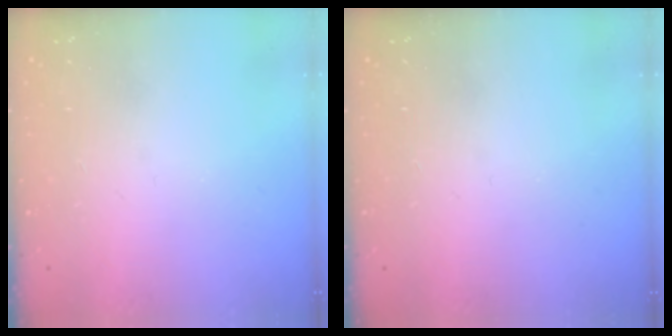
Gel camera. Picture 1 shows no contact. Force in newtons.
{"total": 0.0}